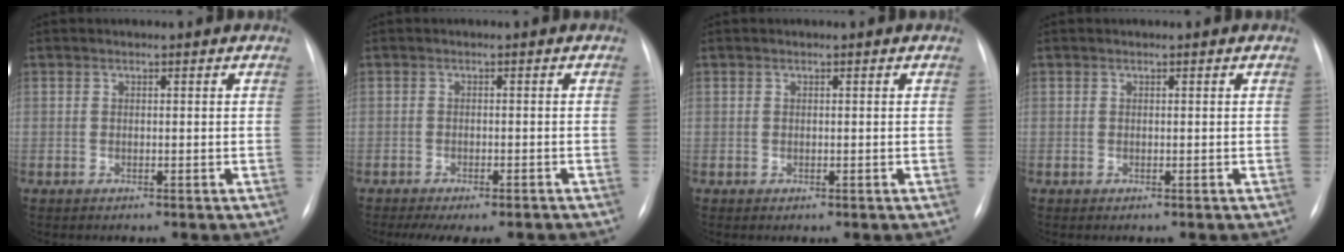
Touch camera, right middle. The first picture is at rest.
{"total": 8.9, "force": [-7.2, 2.7, 4.4], "torque": [-0.057, -0.002, -0.093]}
{"total": 0.0}
{"total": 0.0}